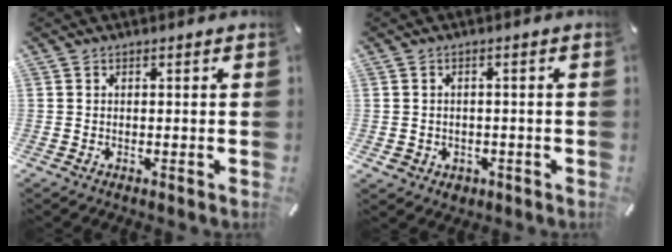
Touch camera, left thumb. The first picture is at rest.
{"total": 2.9, "force": [-0.6, 2.7, 0.7], "torque": [-0.015, 0.003, -0.012]}